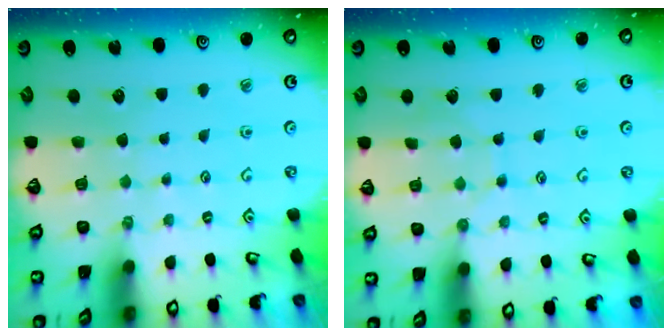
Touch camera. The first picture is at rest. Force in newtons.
{"total": 4.3, "press": 4.3, "slide": 0.2}